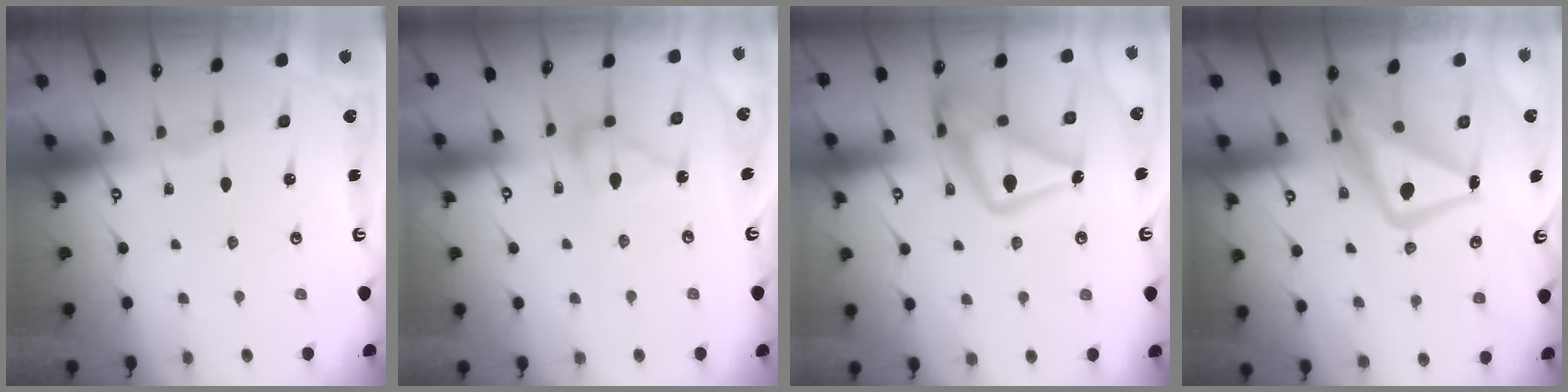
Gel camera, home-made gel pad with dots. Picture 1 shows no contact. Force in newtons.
{"total": 13.1, "press": 13.1, "slide": 0.7}
{"total": 18.4, "press": 18.3, "slide": 1.6}
{"total": 15.0, "press": 14.9, "slide": 1.9}